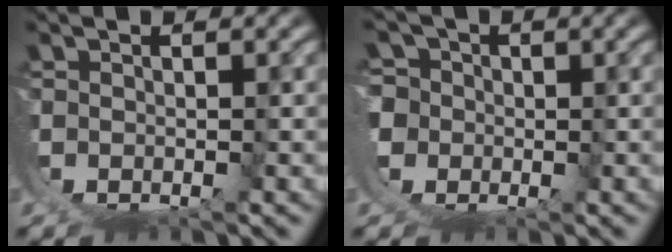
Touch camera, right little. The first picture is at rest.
{"total": 9.2, "force": [-0.8, 8.6, 3.1], "torque": [-0.096, -0.037, -0.014]}